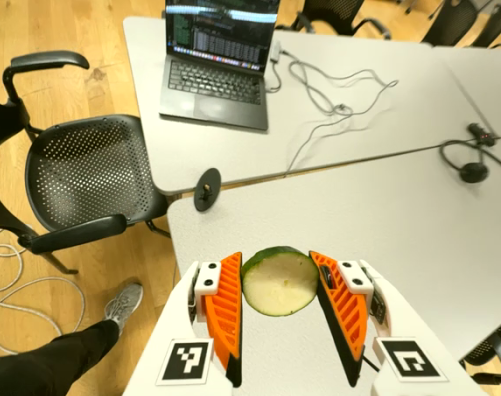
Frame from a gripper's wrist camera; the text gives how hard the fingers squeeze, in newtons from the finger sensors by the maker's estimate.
{"total": 8.3, "left": 8.0, "right": 8.6}